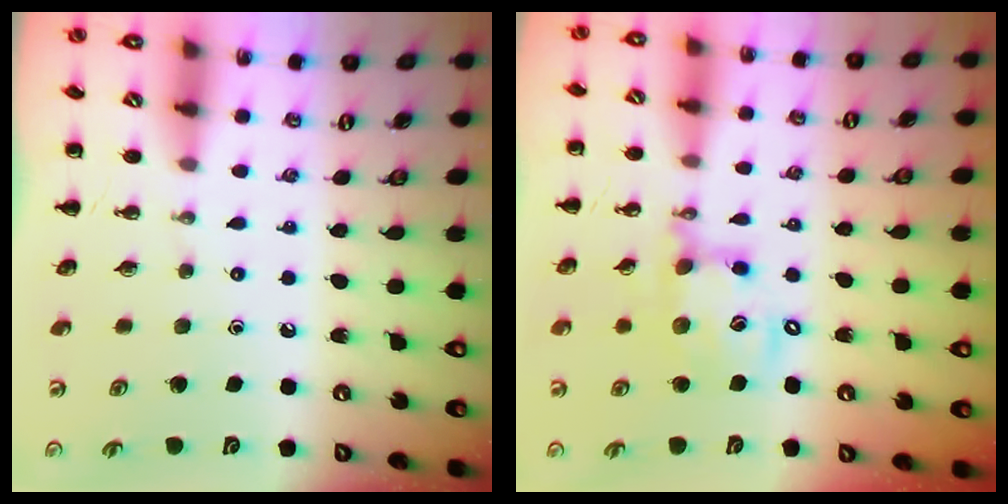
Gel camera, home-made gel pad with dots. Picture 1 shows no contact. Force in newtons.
{"total": 12.8, "press": 12.5, "slide": 2.8}